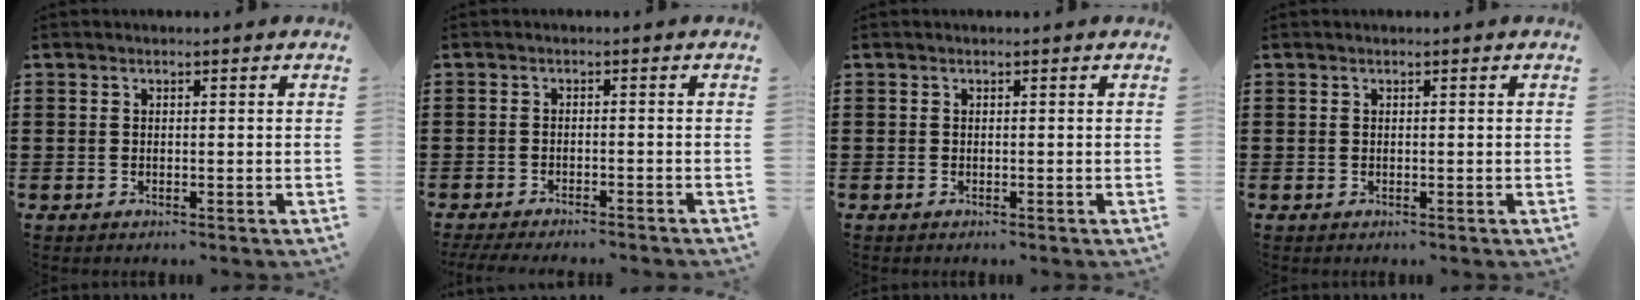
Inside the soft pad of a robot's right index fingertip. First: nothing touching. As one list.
[{"total": 2.2, "force": [-2.1, -0.2, 0.5], "torque": [-0.015, -0.005, -0.044]}, {"total": 0.0}, {"total": 0.0}]